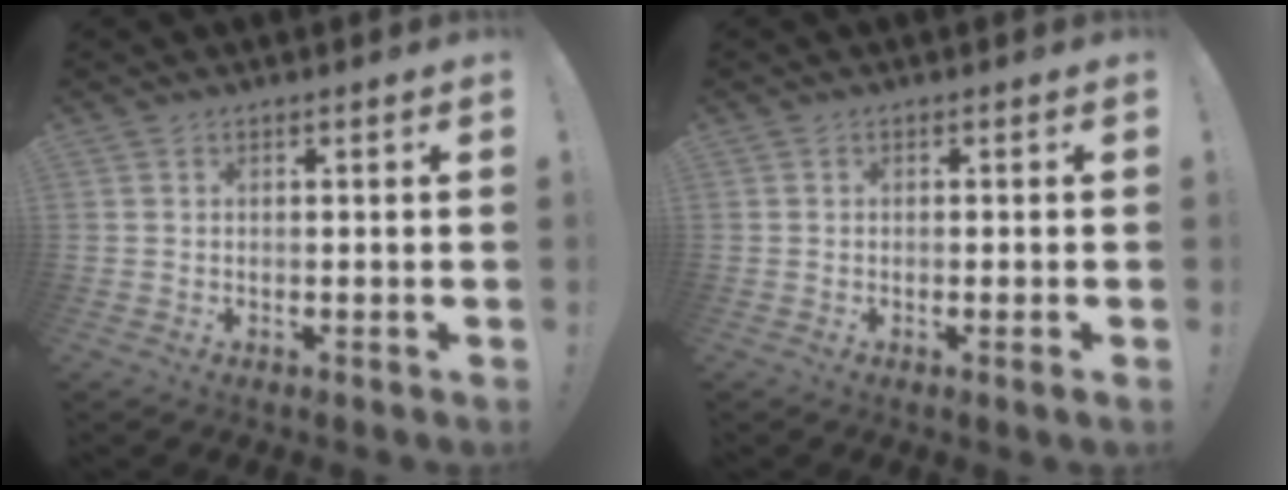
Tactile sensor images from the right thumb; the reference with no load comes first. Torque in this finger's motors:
{"motor_torque": [-0.01, -0.14, -0.24, 0.36, -0.10]}